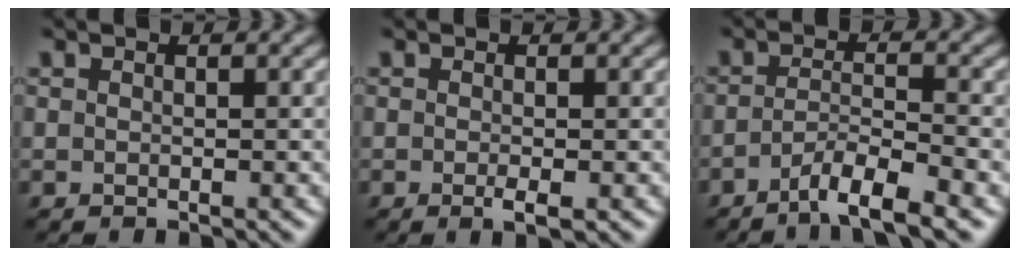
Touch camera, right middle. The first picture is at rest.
{"total": 1.3, "force": [-0.4, 0.2, 1.2], "torque": [-0.021, -0.008, -0.008]}
{"total": 4.4, "force": [-2.9, 0.8, 3.3], "torque": [-0.054, 0.000, -0.058]}